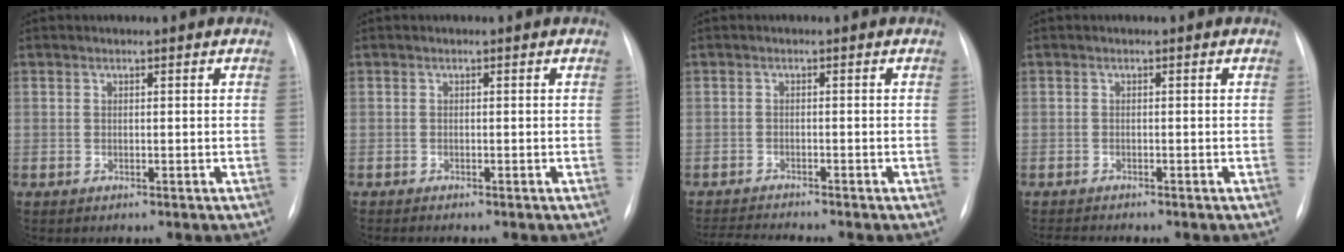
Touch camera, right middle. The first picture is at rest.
{"total": 1.0, "force": [-0.9, 0.0, 0.5], "torque": [-0.007, -0.004, -0.009]}
{"total": 4.6, "force": [-4.4, -1.0, 1.1], "torque": [-0.022, -0.018, -0.072]}
{"total": 2.1, "force": [-2.0, -0.2, 0.5], "torque": [-0.006, -0.009, -0.033]}